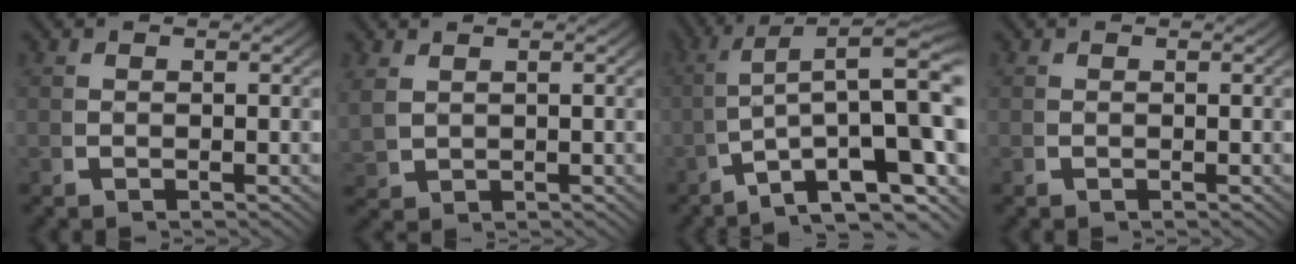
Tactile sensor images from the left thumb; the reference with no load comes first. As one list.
[{"total": 1.8, "force": [1.0, 1.2, 0.8], "torque": [-0.024, 0.001, 0.032]}, {"total": 10.8, "force": [-1.8, 4.9, 9.5], "torque": [-0.159, -0.030, -0.009]}, {"total": 0.0}]